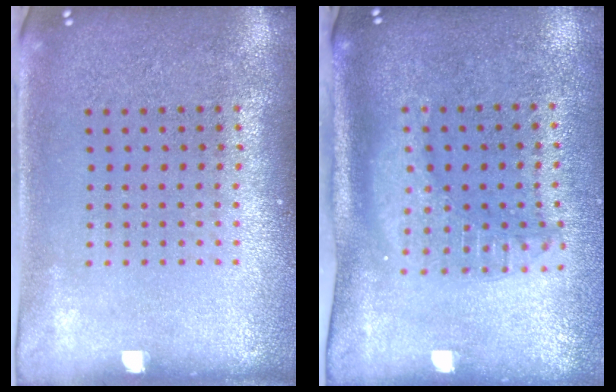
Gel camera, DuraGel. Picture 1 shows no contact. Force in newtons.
{"total": 1.9, "press": 1.6, "slide": 1.1}